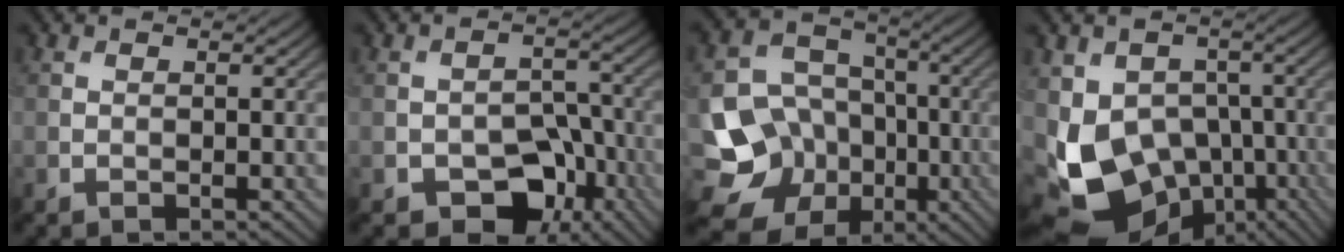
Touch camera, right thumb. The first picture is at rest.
{"total": 8.3, "force": [-4.4, 5.3, 4.7], "torque": [-0.064, -0.001, -0.073]}
{"total": 14.9, "force": [-5.6, 12.5, 5.9], "torque": [-0.159, -0.031, -0.101]}
{"total": 12.7, "force": [-3.3, 9.5, 7.7], "torque": [-0.154, -0.028, -0.052]}